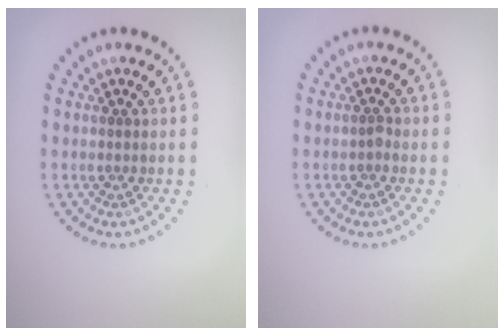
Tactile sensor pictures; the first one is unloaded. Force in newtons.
{"total": 0.6, "press": 0.5, "slide": 0.3}